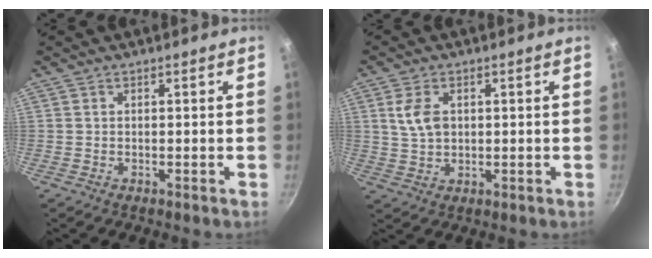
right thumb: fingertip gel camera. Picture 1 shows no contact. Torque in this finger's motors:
{"motor_torque": [-0.58, 0.28, -0.53, 0.23, -0.06]}